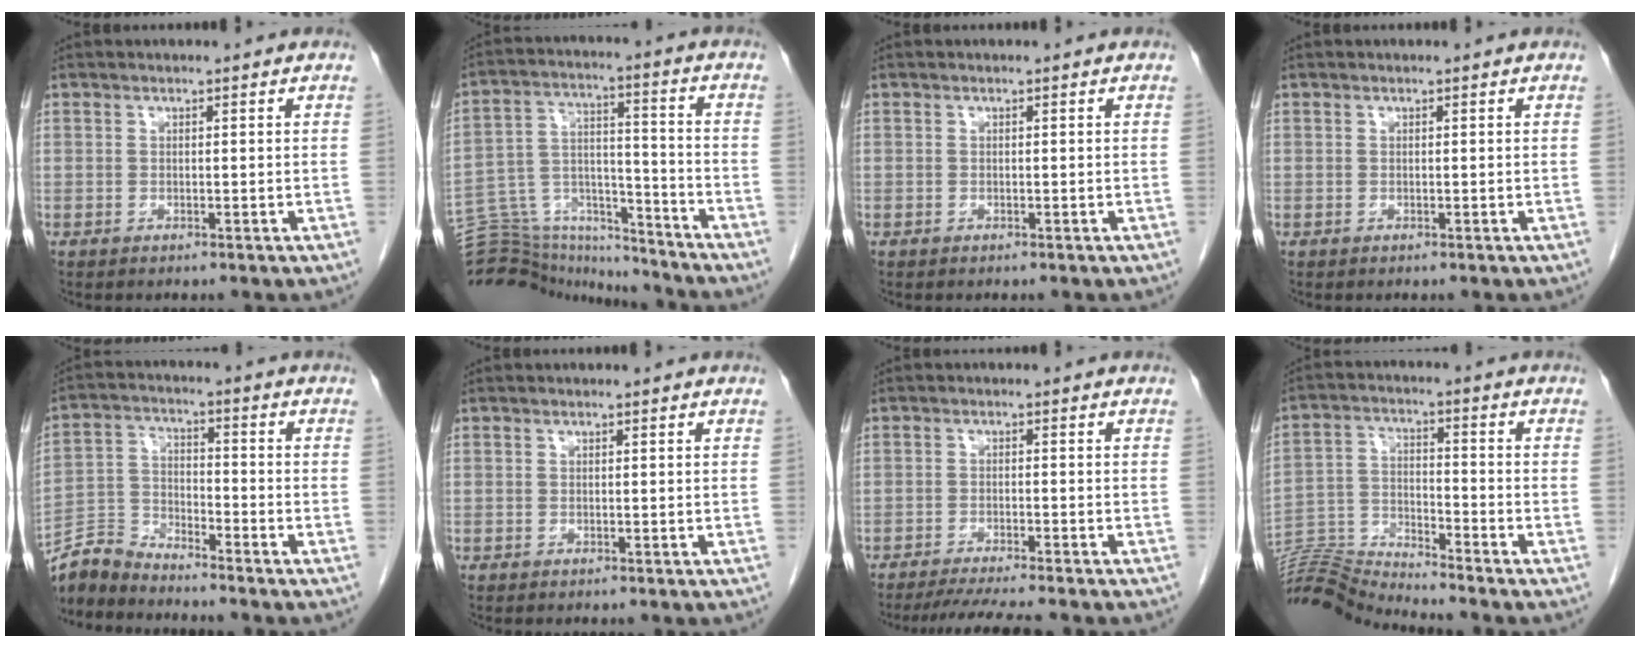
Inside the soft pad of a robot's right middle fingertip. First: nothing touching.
{"total": 19.2, "force": [-18.4, 4.2, 3.7], "torque": [-0.095, 0.039, -0.291]}
{"total": 0.0}
{"total": 0.0}
{"total": 6.6, "force": [-6.6, 0.6, 0.3], "torque": [-0.013, 0.001, -0.131]}
{"total": 0.0}
{"total": 7.9, "force": [-7.1, -0.5, 3.6], "torque": [-0.044, -0.017, -0.111]}
{"total": 10.5, "force": [-10.3, -2.2, 0.2], "torque": [-0.010, 0.018, -0.197]}